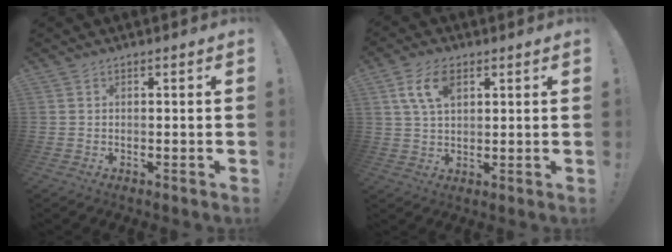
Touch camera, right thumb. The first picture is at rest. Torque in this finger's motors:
{"motor_torque": [1.78, 1.86, 0.24, 0.19, 0.14]}